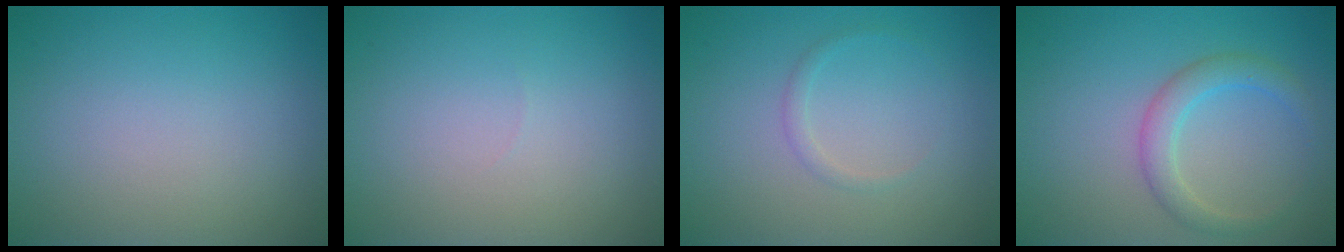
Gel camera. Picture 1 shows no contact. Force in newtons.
{"total": 0.0}
{"total": 0.8, "press": 0.8, "slide": 0.0}
{"total": 2.7, "press": 2.7, "slide": 0.2}